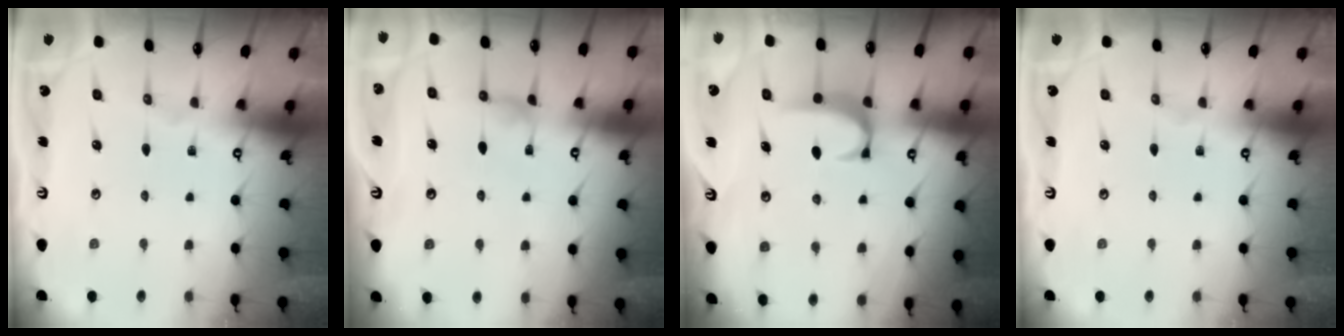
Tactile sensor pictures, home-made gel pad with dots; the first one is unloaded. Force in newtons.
{"total": 0.0}
{"total": 1.7, "press": 1.7, "slide": 0.5}
{"total": 0.0}